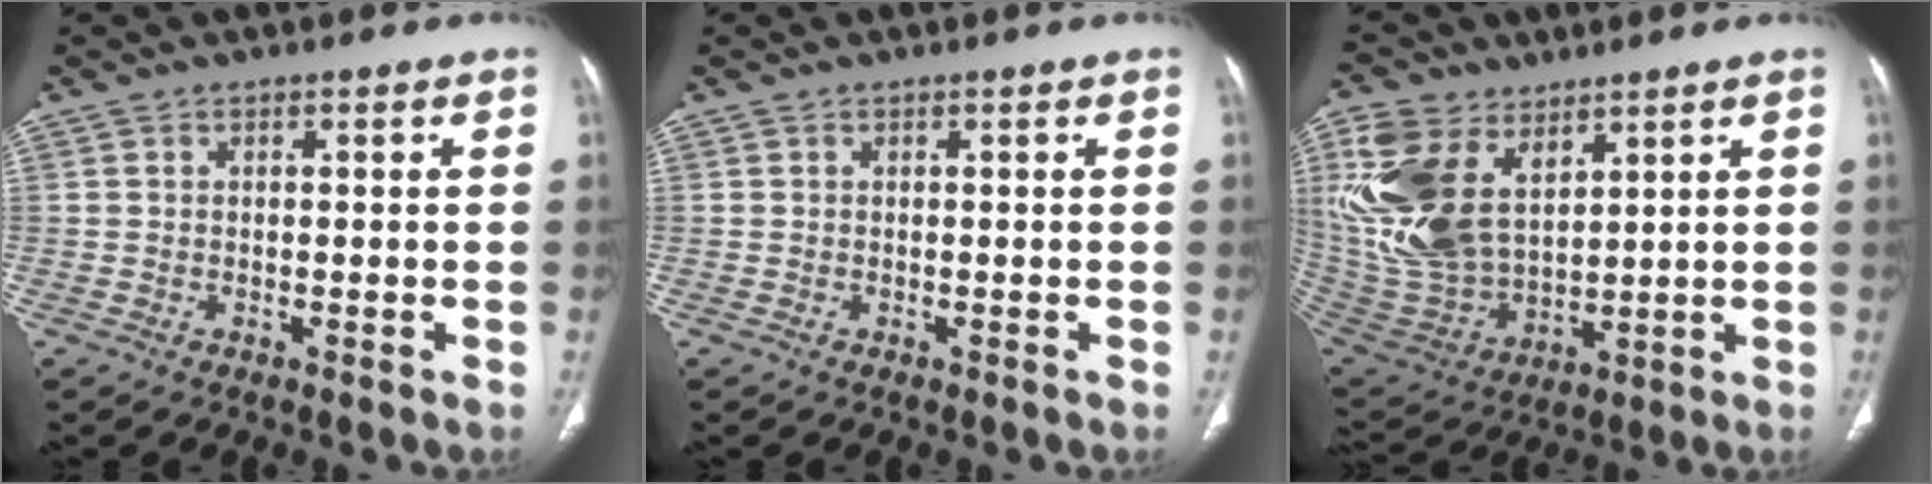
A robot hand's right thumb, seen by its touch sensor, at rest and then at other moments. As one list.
[{"total": 0.0}, {"total": 18.9, "force": [7.7, 11.3, 13.0], "torque": [-0.273, -0.032, 0.164]}]